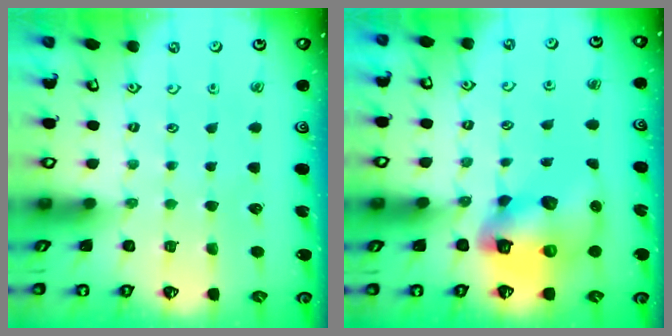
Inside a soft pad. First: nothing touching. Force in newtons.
{"total": 13.1, "press": 13.0, "slide": 2.0}